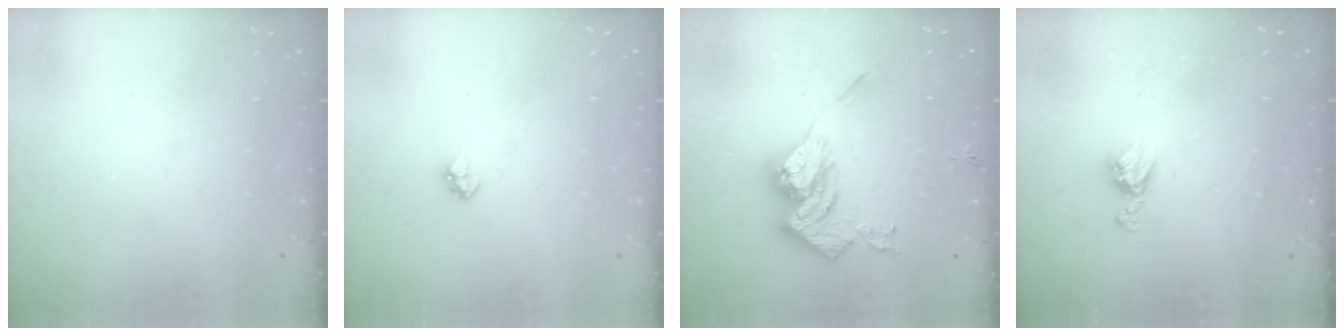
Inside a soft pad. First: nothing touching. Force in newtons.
{"total": 2.9, "press": 2.9, "slide": 0.2}
{"total": 16.4, "press": 16.4, "slide": 1.7}
{"total": 6.4, "press": 6.4, "slide": 0.5}